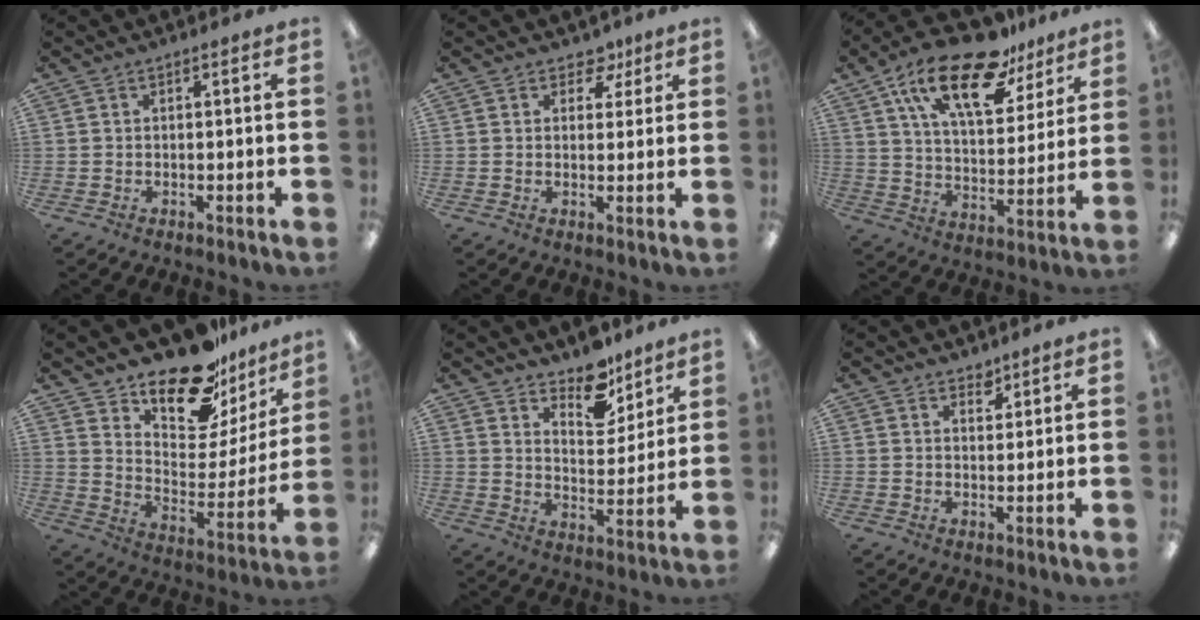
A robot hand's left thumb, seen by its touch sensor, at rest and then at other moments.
{"total": 4.6, "force": [2.9, 3.1, 1.8], "torque": [-0.010, -0.012, 0.049]}
{"total": 21.8, "force": [13.9, 9.5, 13.8], "torque": [-0.238, -0.065, 0.240]}
{"total": 19.1, "force": [16.0, 7.4, 7.3], "torque": [-0.114, -0.129, 0.277]}
{"total": 10.5, "force": [8.8, 4.7, 3.5], "torque": [-0.034, -0.064, 0.158]}
{"total": 2.8, "force": [2.5, 1.3, 0.5], "torque": [0.012, -0.019, 0.042]}